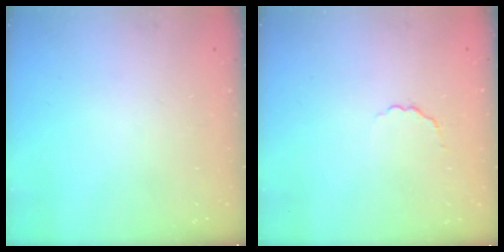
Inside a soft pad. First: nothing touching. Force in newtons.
{"total": 1.8, "press": 1.5, "slide": 1.0}